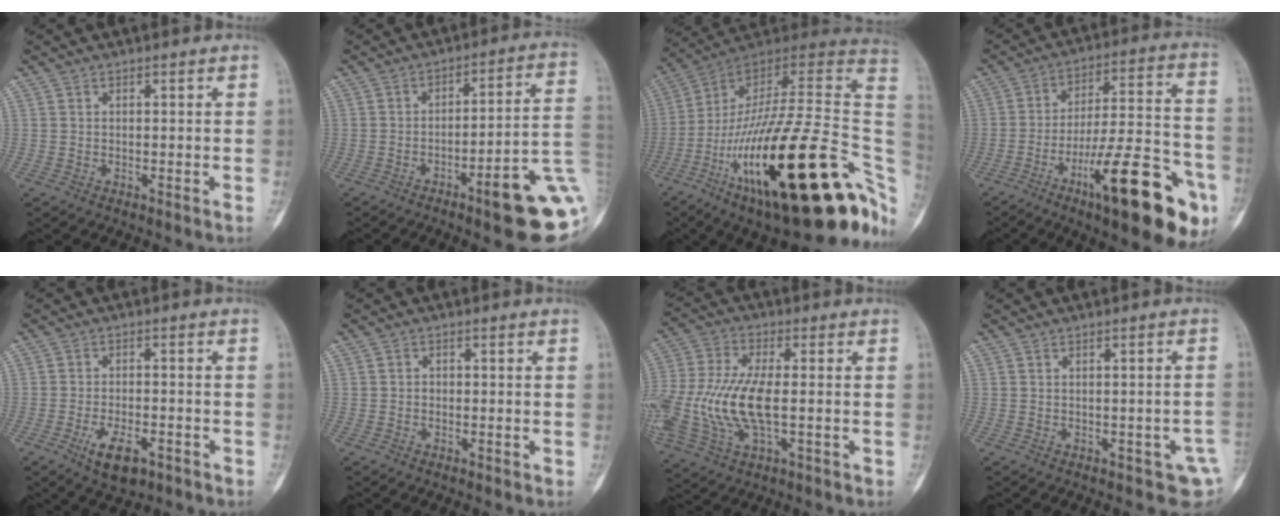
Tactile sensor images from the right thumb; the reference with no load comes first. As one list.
[{"total": 16.4, "force": [-5.9, 3.3, 14.9], "torque": [-0.129, 0.044, -0.074]}, {"total": 39.4, "force": [-10.5, 13.0, 35.8], "torque": [-0.472, 0.069, -0.171]}, {"total": 25.2, "force": [-11.7, 6.8, 21.3], "torque": [-0.267, 0.061, -0.171]}, {"total": 7.1, "force": [-3.6, 3.3, 5.1], "torque": [-0.081, 0.014, -0.056]}, {"total": 1.3, "force": [-0.3, 1.2, 0.4], "torque": [0.004, 0.006, -0.010]}, {"total": 19.4, "force": [-2.5, 9.7, 16.7], "torque": [-0.396, 0.001, -0.042]}, {"total": 5.3, "force": [-1.4, 3.1, 4.1], "torque": [-0.027, 0.017, -0.011]}]